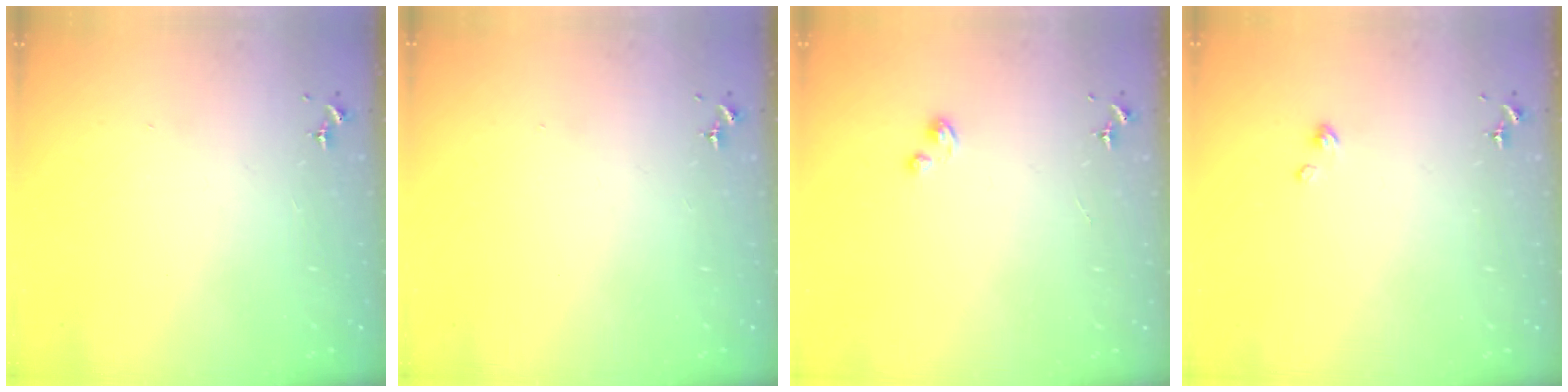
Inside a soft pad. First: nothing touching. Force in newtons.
{"total": 0.0}
{"total": 1.9, "press": 1.9, "slide": 0.1}
{"total": 2.4, "press": 2.4, "slide": 0.3}